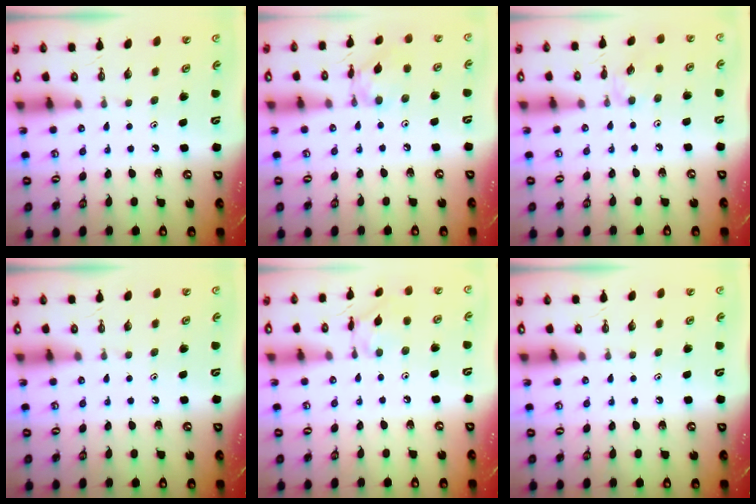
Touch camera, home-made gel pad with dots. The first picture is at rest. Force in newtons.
{"total": 8.4, "press": 8.4, "slide": 0.5}
{"total": 2.4, "press": 2.4, "slide": 0.3}
{"total": 0.0}
{"total": 8.1, "press": 8.1, "slide": 0.4}
{"total": 0.0}